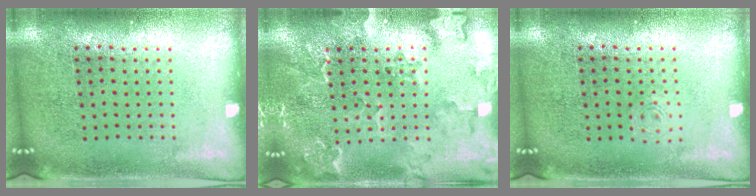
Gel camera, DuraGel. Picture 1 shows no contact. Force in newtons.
{"total": 2.3, "press": 2.1, "slide": 0.8}
{"total": 0.6, "press": 0.6, "slide": 0.1}